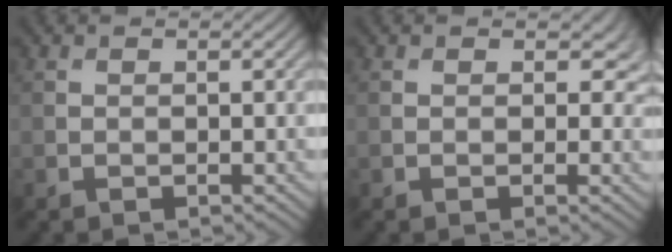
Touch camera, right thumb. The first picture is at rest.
{"total": 2.4, "force": [0.6, 1.7, 1.5], "torque": [-0.024, -0.006, 0.001]}